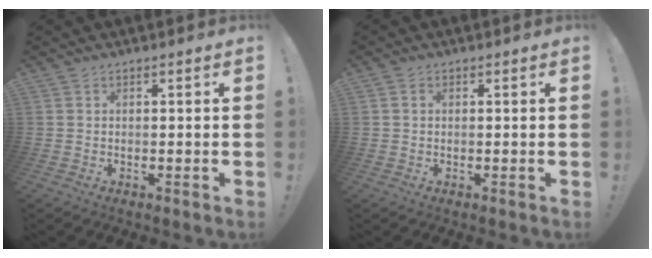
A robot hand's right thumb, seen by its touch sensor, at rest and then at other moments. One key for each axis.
{"total": 1.1, "fx": 0.3, "fy": 1.0, "fz": 0.4, "tx": -0.002, "ty": 0.002, "tz": 0.004}